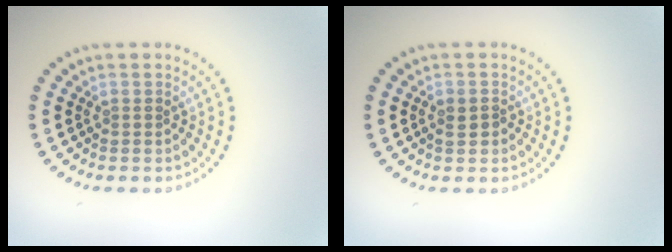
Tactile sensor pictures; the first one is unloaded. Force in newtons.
{"total": 1.5, "press": 1.5, "slide": 0.1}